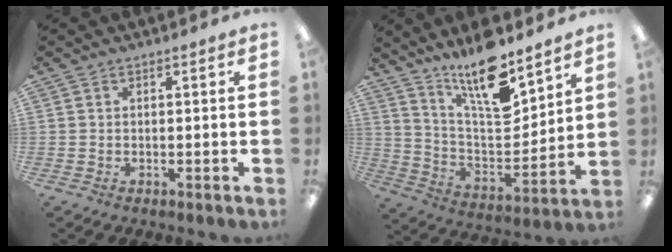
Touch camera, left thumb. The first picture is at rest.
{"total": 16.7, "force": [12.8, 4.6, 9.7], "torque": [-0.174, -0.086, 0.216]}